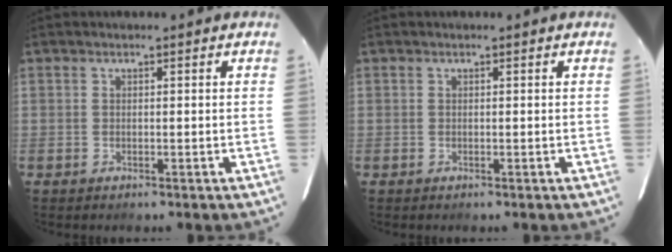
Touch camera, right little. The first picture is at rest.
{"total": 0.0}